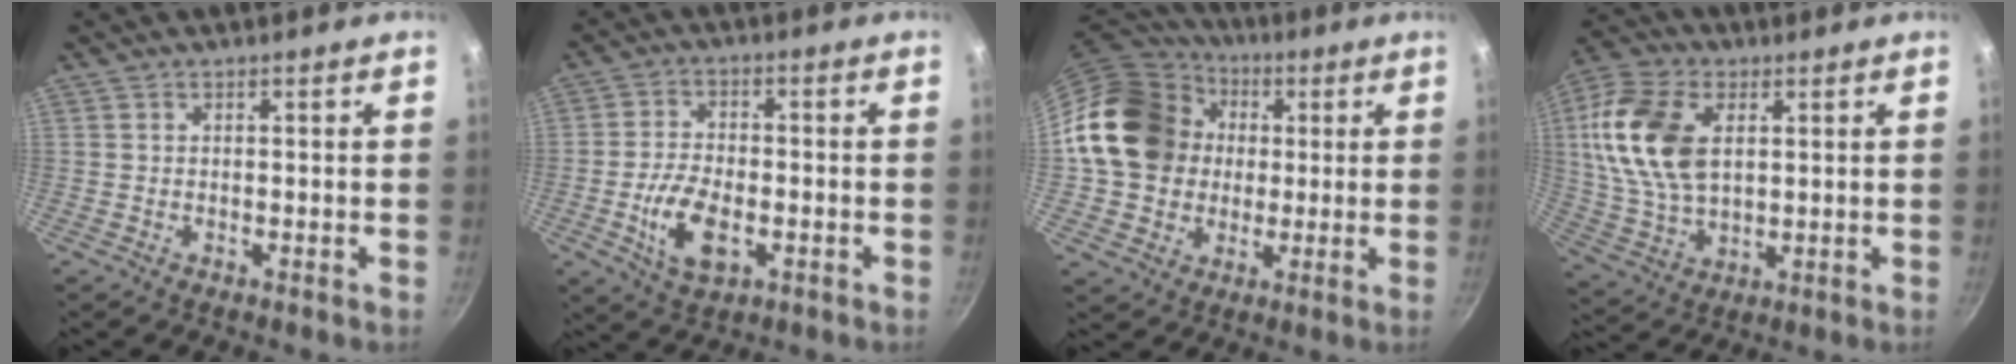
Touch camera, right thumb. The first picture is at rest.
{"total": 9.9, "force": [-2.8, 5.5, 7.8], "torque": [-0.144, 0.011, -0.049]}
{"total": 19.7, "force": [2.0, 16.9, 10.0], "torque": [-0.160, 0.039, 0.035]}
{"total": 16.9, "force": [3.6, 10.7, 12.6], "torque": [-0.236, -0.003, 0.070]}